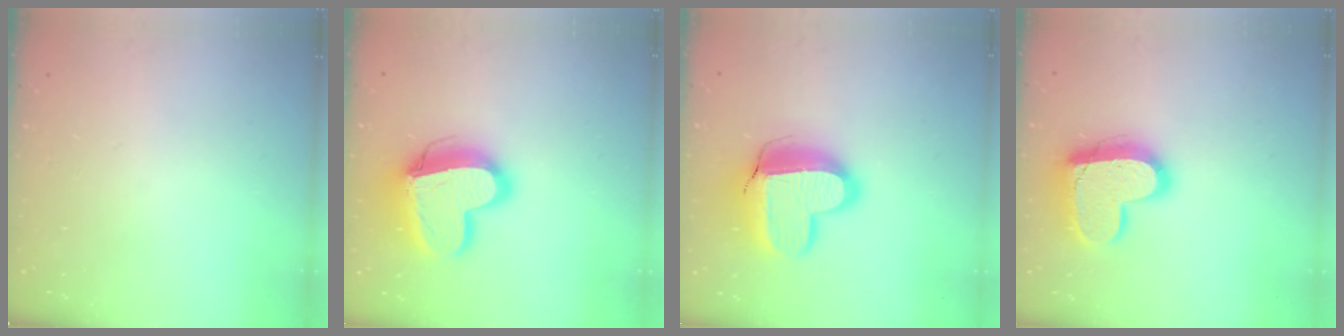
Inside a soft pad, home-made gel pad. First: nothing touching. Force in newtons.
{"total": 17.7, "press": 17.6, "slide": 1.5}
{"total": 17.3, "press": 17.2, "slide": 1.3}
{"total": 18.2, "press": 18.2, "slide": 1.4}